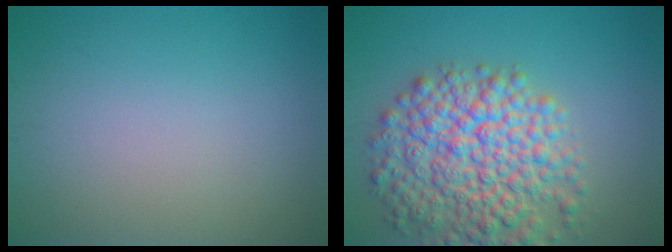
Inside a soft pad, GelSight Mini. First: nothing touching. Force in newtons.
{"total": 9.0, "press": 9.0, "slide": 0.4}